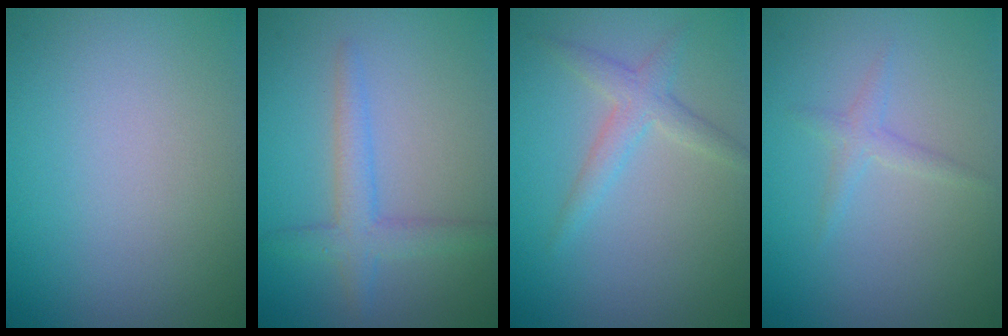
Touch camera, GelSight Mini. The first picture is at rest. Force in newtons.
{"total": 2.8, "press": 2.8, "slide": 0.1}
{"total": 2.3, "press": 2.2, "slide": 0.1}
{"total": 1.2, "press": 1.2, "slide": 0.1}